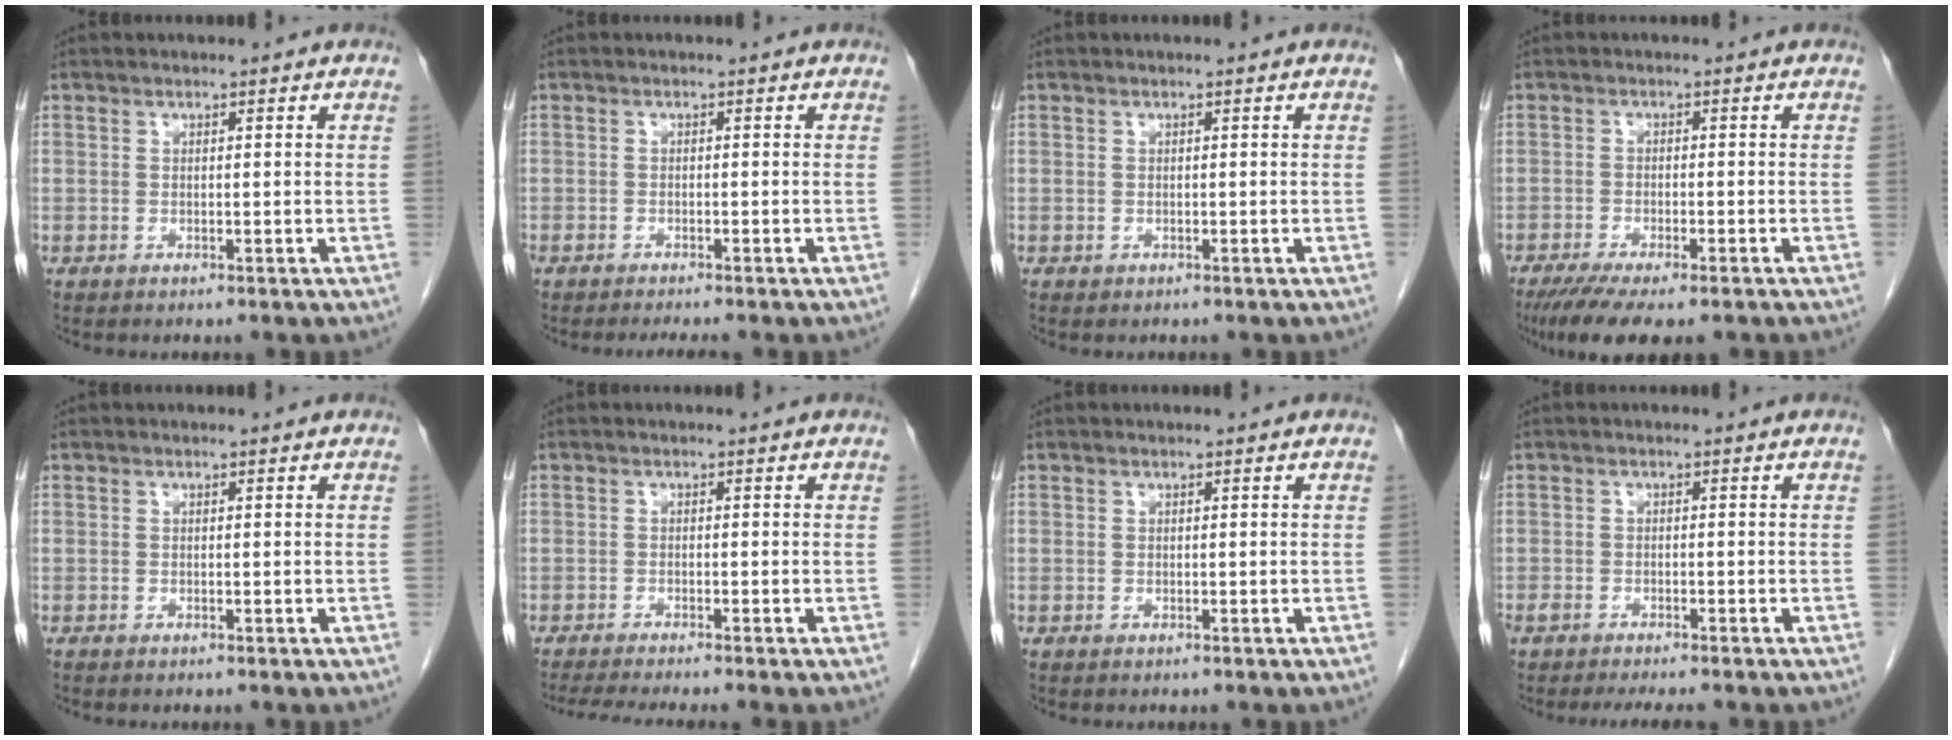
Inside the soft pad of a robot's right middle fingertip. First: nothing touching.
{"total": 2.8, "force": [-2.5, 0.3, 1.3], "torque": [-0.017, -0.005, -0.035]}
{"total": 0.0}
{"total": 9.9, "force": [-7.6, 2.0, 6.0], "torque": [-0.087, -0.017, -0.116]}
{"total": 0.0}
{"total": 6.3, "force": [-5.4, -0.8, 3.1], "torque": [-0.043, -0.017, -0.088]}
{"total": 0.0}
{"total": 6.0, "force": [-5.2, 1.1, 2.9], "torque": [-0.039, -0.005, -0.077]}